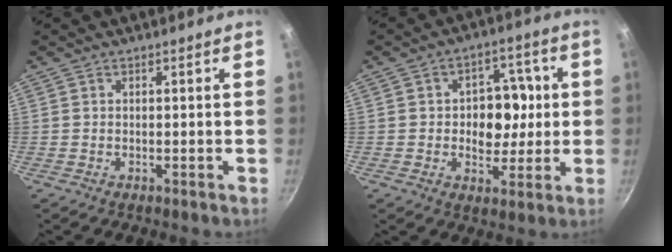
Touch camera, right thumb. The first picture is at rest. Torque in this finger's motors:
{"motor_torque": [-0.08, 0.74, 0.22, 0.64, 0.04]}